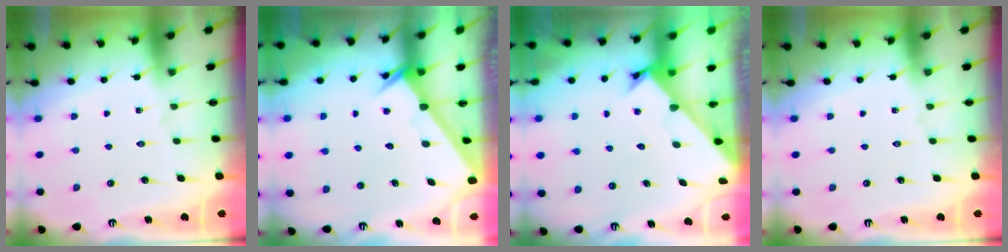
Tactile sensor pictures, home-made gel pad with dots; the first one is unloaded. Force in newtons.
{"total": 2.6, "press": 2.6, "slide": 0.0}
{"total": 2.6, "press": 2.6, "slide": 0.2}
{"total": 0.0}